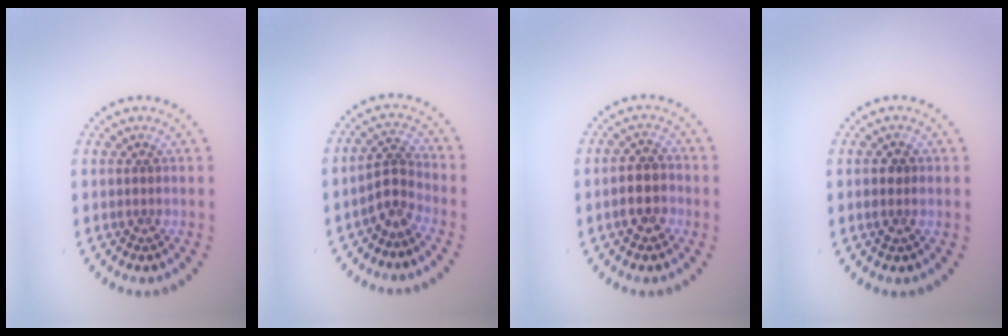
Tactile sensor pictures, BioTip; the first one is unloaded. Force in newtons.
{"total": 2.6, "press": 1.8, "slide": 1.8}
{"total": 3.0, "press": 2.8, "slide": 0.8}
{"total": 1.4, "press": 1.3, "slide": 0.3}